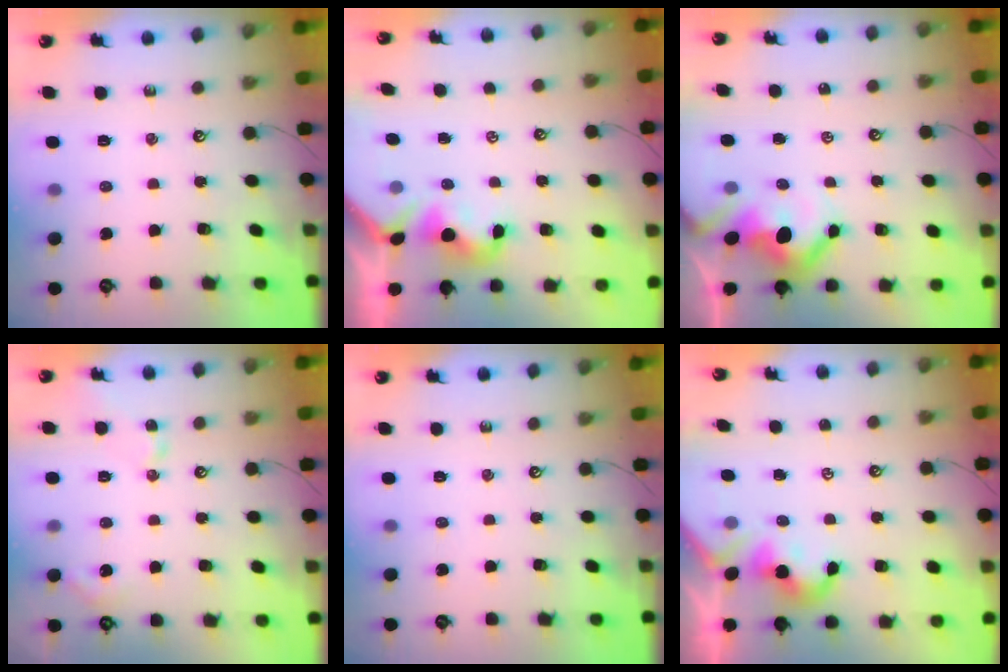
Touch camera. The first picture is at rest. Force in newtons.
{"total": 0.7, "press": 0.2, "slide": 0.7}
{"total": 9.4, "press": 9.4, "slide": 1.2}
{"total": 4.2, "press": 4.2, "slide": 0.2}
{"total": 0.0}
{"total": 2.1, "press": 2.1, "slide": 0.4}